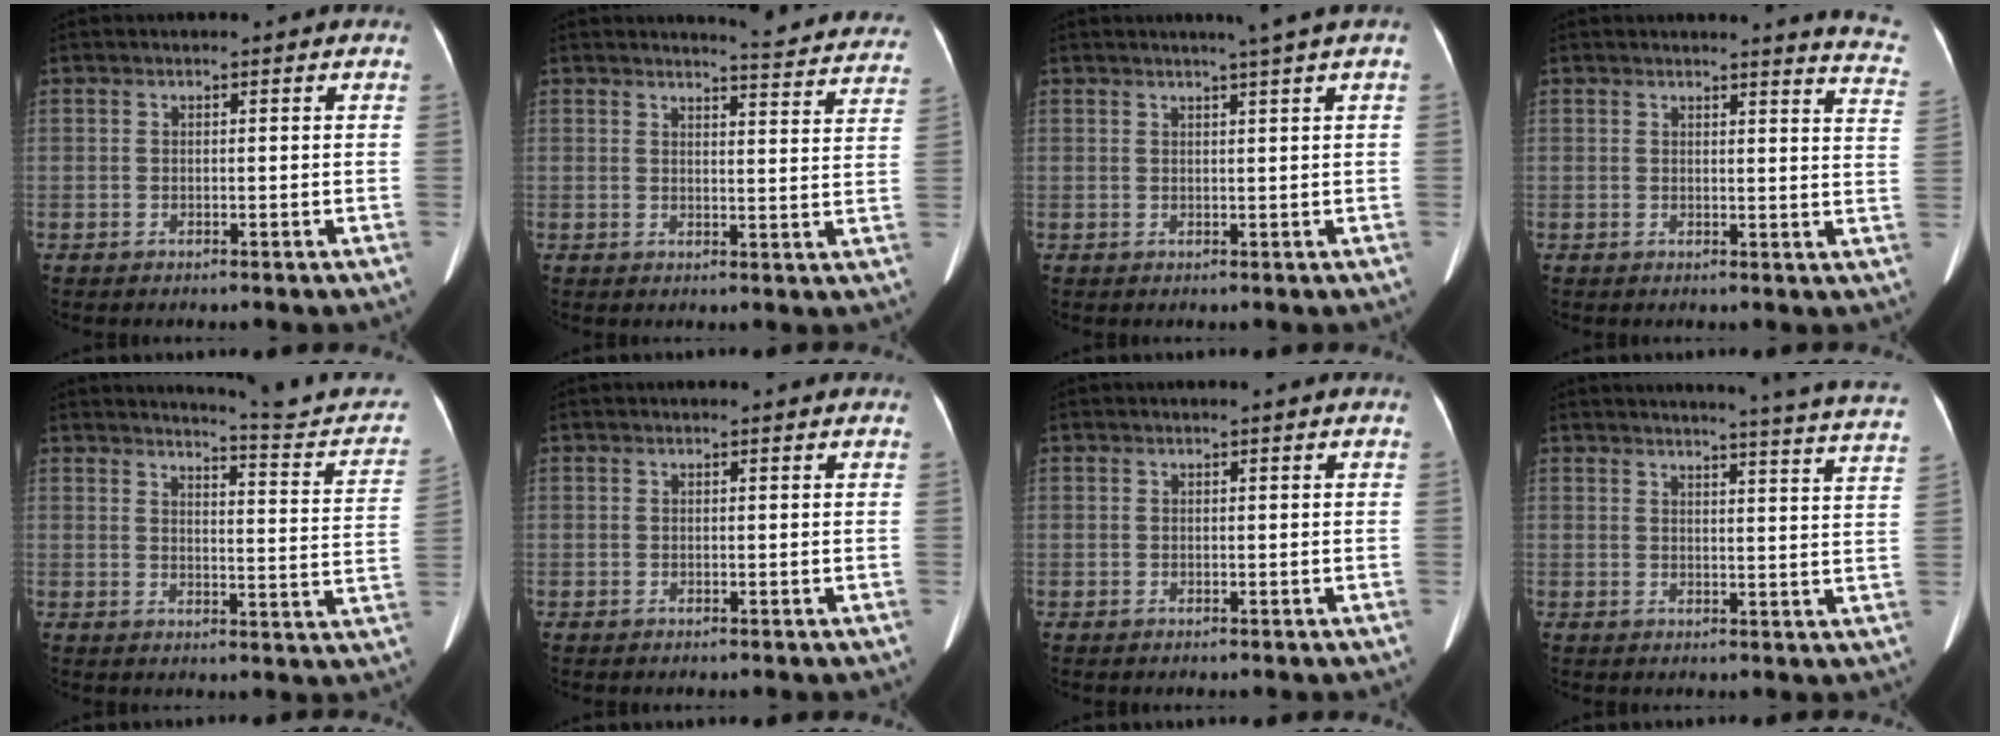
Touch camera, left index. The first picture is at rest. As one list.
[{"total": 12.6, "force": [12.4, 0.7, 2.1], "torque": [-0.009, -0.061, 0.116]}, {"total": 2.8, "force": [2.0, -0.9, 1.7], "torque": [-0.023, -0.001, 0.032]}, {"total": 8.7, "force": [8.4, -0.3, 2.2], "torque": [-0.008, -0.075, 0.059]}, {"total": 12.0, "force": [11.8, -0.4, 2.1], "torque": [-0.017, -0.063, 0.132]}, {"total": 1.1, "force": [1.0, 0.0, 0.2], "torque": [-0.009, 0.005, 0.011]}, {"total": 0.0}, {"total": 17.9, "force": [17.0, -1.3, 5.6], "torque": [-0.076, -0.087, 0.178]}]